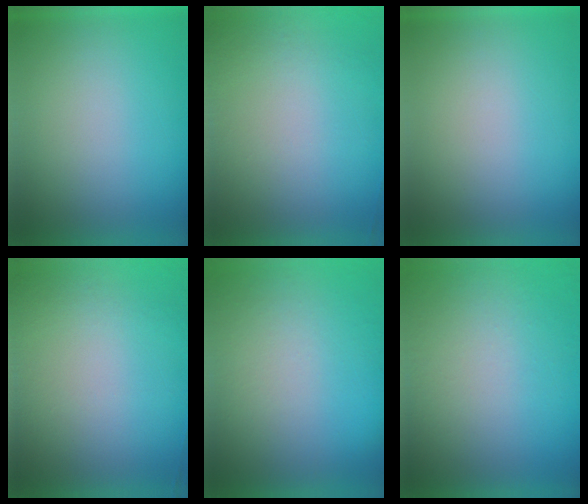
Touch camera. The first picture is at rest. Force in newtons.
{"total": 6.1}
{"total": 0.0}
{"total": 6.1}
{"total": 5.7}
{"total": 5.8}